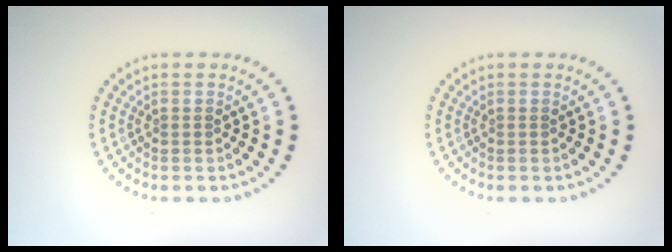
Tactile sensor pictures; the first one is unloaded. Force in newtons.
{"total": 0.0}